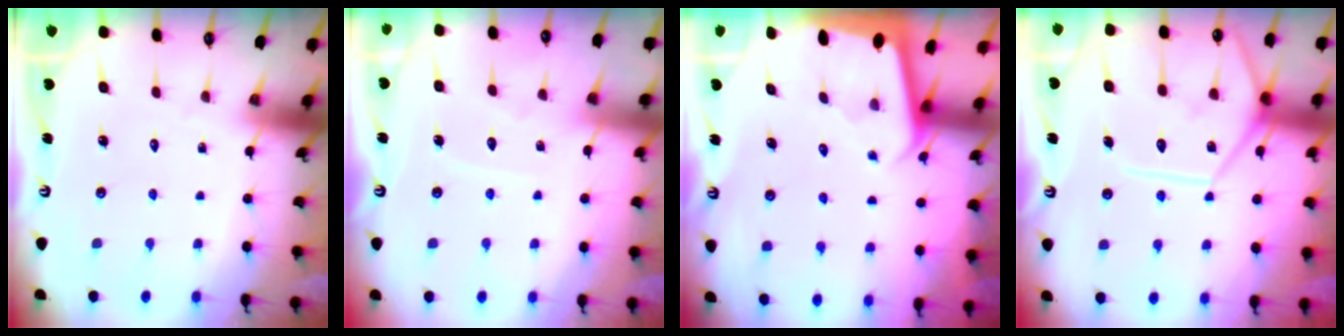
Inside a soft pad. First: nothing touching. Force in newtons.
{"total": 5.0, "press": 5.0, "slide": 0.4}
{"total": 2.0, "press": 2.0, "slide": 0.1}
{"total": 13.4, "press": 13.3, "slide": 1.3}